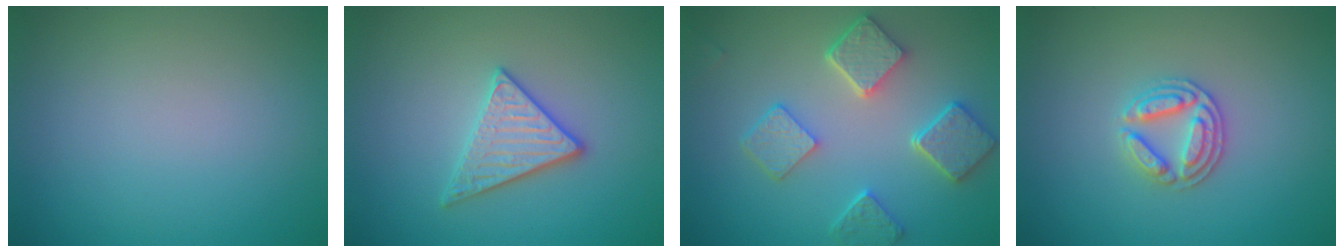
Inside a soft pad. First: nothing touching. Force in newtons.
{"total": 3.0, "press": 2.9, "slide": 0.6}
{"total": 5.5, "press": 4.5, "slide": 3.3}
{"total": 3.1, "press": 2.9, "slide": 1.1}